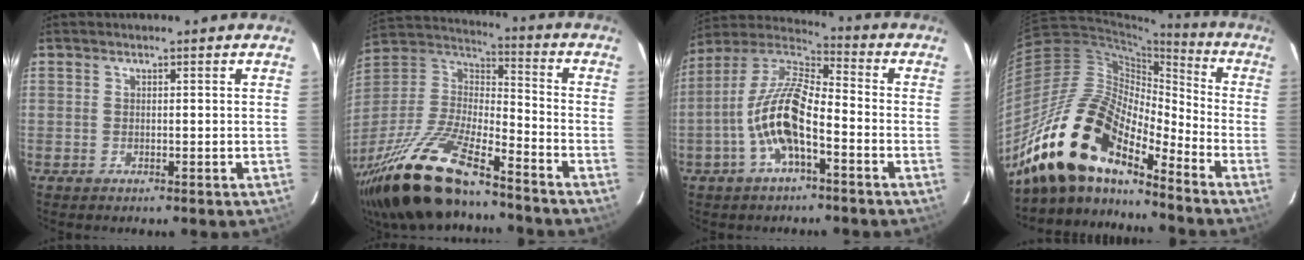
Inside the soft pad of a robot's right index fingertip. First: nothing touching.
{"total": 24.9, "force": [-18.3, 6.7, 15.5], "torque": [-0.320, -0.035, -0.328]}
{"total": 13.7, "force": [-4.8, 4.8, 11.9], "torque": [-0.243, 0.004, -0.096]}
{"total": 20.2, "force": [-15.1, 6.8, 11.6], "torque": [-0.214, -0.011, -0.299]}